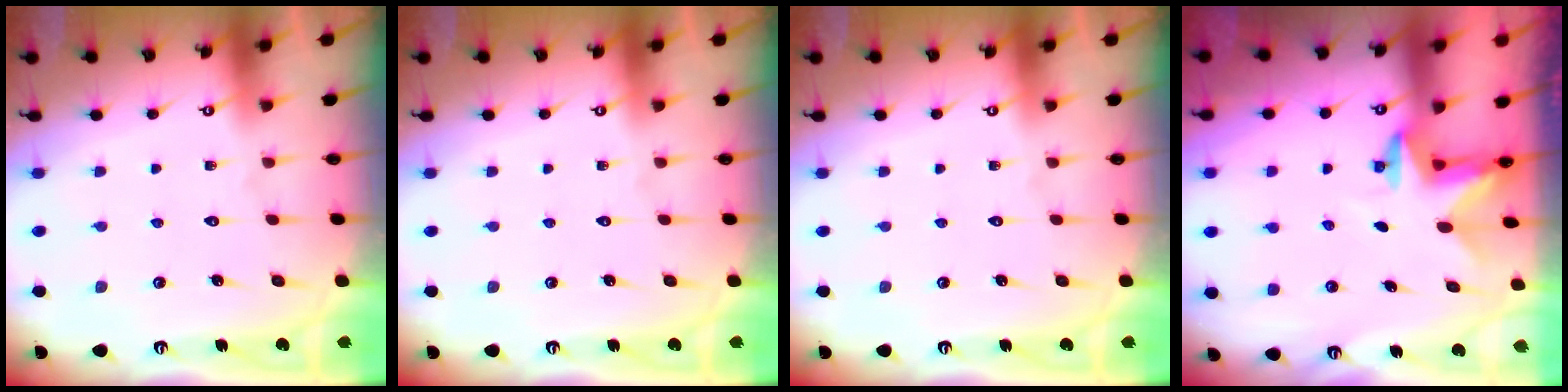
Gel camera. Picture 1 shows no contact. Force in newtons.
{"total": 0.0}
{"total": 0.0}
{"total": 2.6, "press": 2.5, "slide": 0.4}